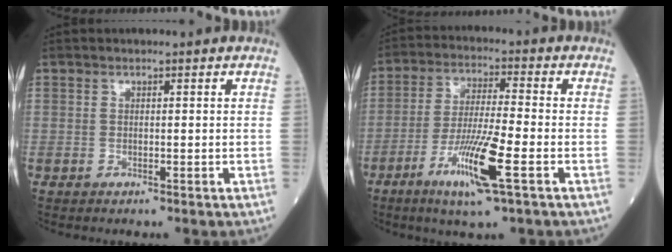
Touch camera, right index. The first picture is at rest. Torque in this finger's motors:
{"motor_torque": [0.25, -0.19, 0.11, 0.11]}